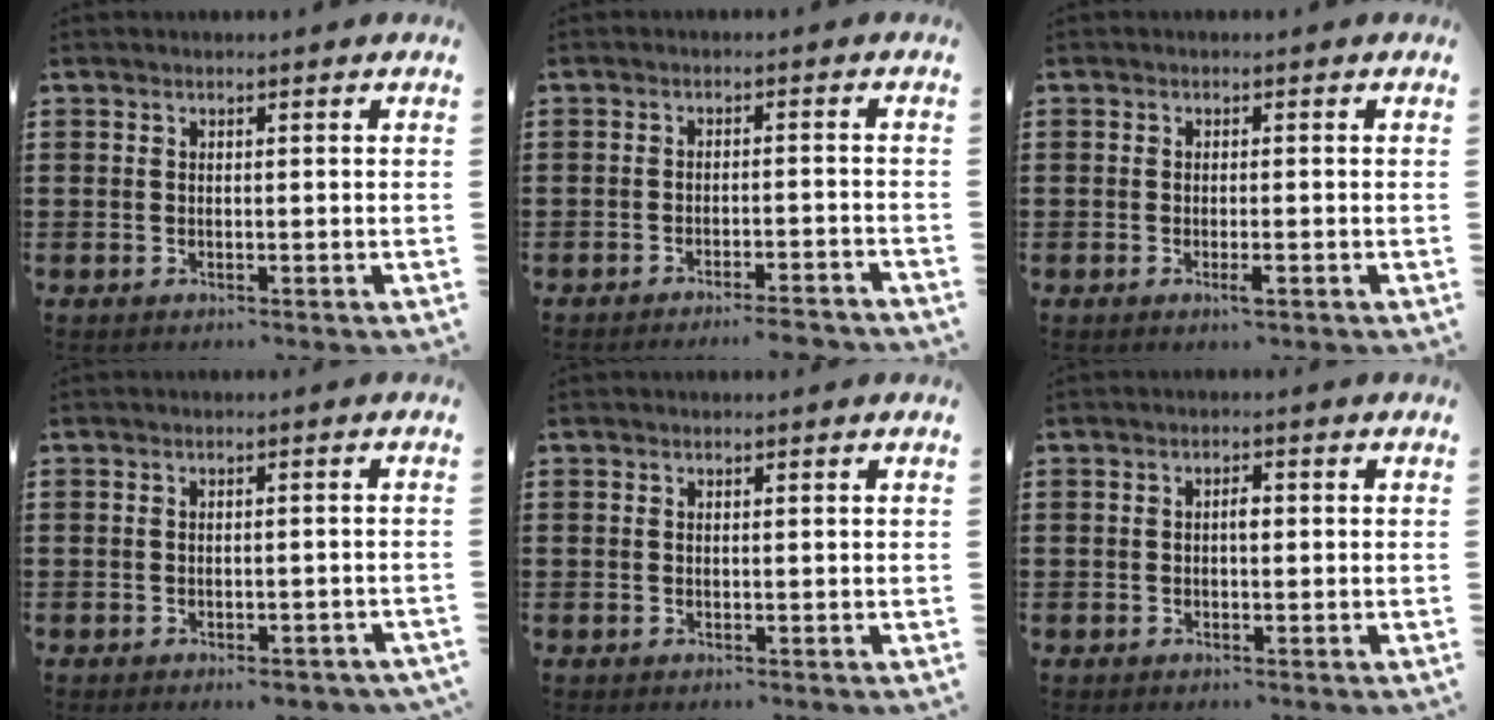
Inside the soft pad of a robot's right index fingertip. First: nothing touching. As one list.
[{"total": 3.3, "force": [-3.1, -0.2, 1.2], "torque": [-0.020, -0.002, -0.061]}, {"total": 1.8, "force": [-0.8, 0.1, 1.6], "torque": [-0.035, -0.006, -0.016]}, {"total": 1.6, "force": [-1.4, 0.3, 0.7], "torque": [-0.015, -0.004, -0.027]}, {"total": 0.0}, {"total": 1.5, "force": [0.0, 0.5, 1.4], "torque": [-0.026, 0.001, -0.002]}]